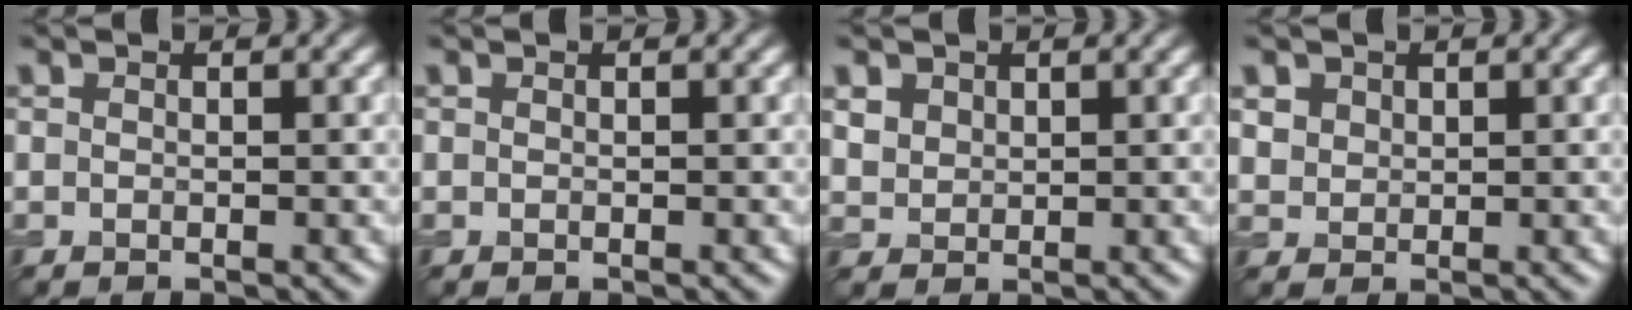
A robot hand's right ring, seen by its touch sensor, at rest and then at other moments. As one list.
[{"total": 0.0}, {"total": 2.0, "force": [1.1, 1.5, 0.6], "torque": [-0.018, -0.007, 0.030]}, {"total": 1.9, "force": [1.0, 1.4, 0.5], "torque": [-0.015, -0.006, 0.030]}]